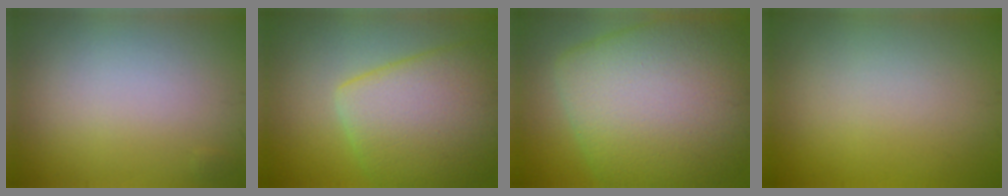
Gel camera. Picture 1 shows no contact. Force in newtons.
{"total": 8.9, "press": 8.9, "slide": 0.4}
{"total": 13.7, "press": 13.7, "slide": 0.5}
{"total": 0.0}